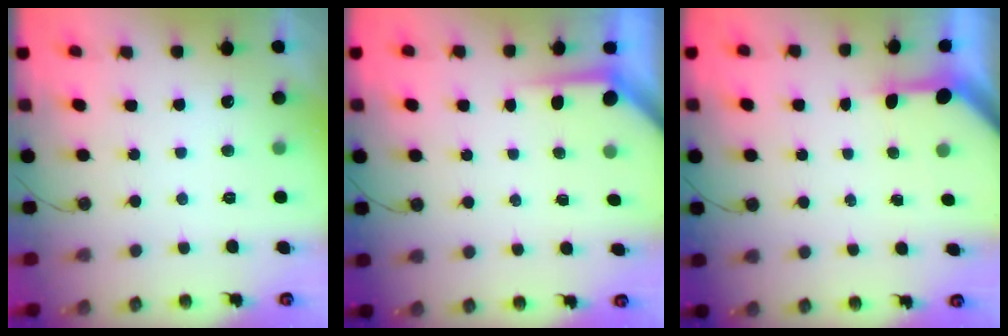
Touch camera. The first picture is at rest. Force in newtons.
{"total": 3.6, "press": 3.6, "slide": 0.3}
{"total": 3.4, "press": 3.4, "slide": 0.4}